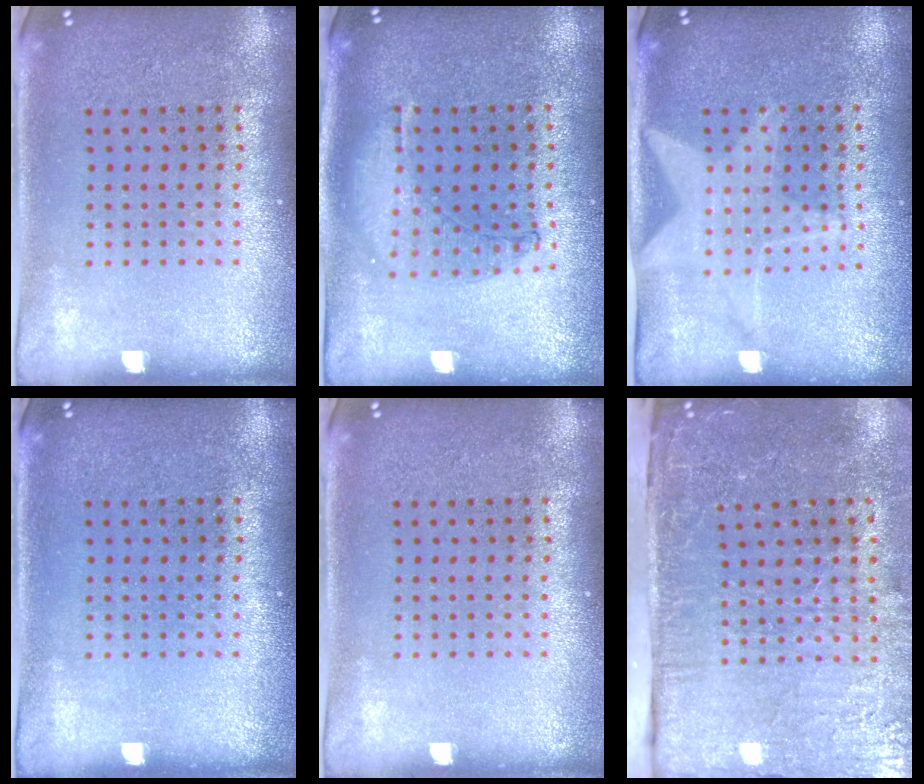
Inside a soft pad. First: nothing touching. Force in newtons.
{"total": 0.9, "press": 0.9, "slide": 0.2}
{"total": 1.4, "press": 1.4, "slide": 0.2}
{"total": 0.0}
{"total": 0.0}
{"total": 5.0, "press": 4.1, "slide": 2.9}